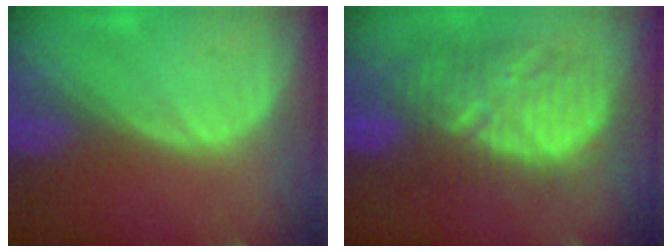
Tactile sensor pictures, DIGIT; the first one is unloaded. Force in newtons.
{"total": 11.4, "press": 11.0, "slide": 3.3}